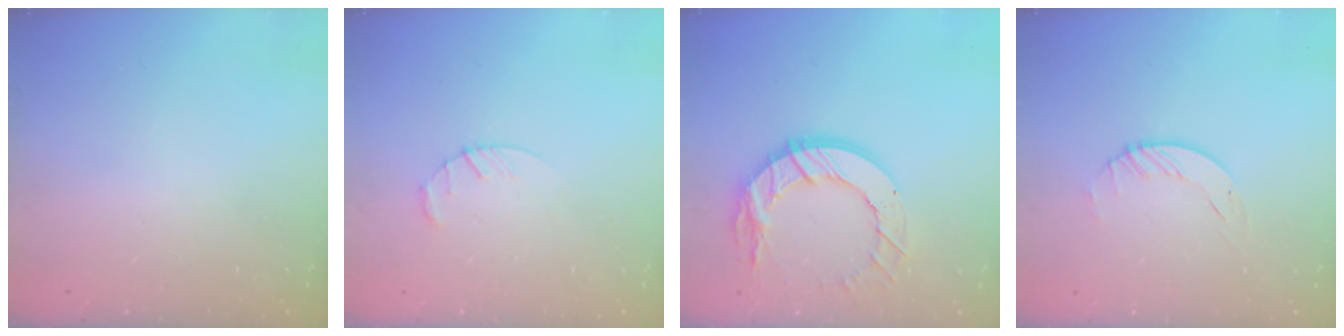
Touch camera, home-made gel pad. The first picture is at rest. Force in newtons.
{"total": 3.5, "press": 3.4, "slide": 0.5}
{"total": 14.3, "press": 14.2, "slide": 1.4}
{"total": 2.3, "press": 2.3, "slide": 0.3}